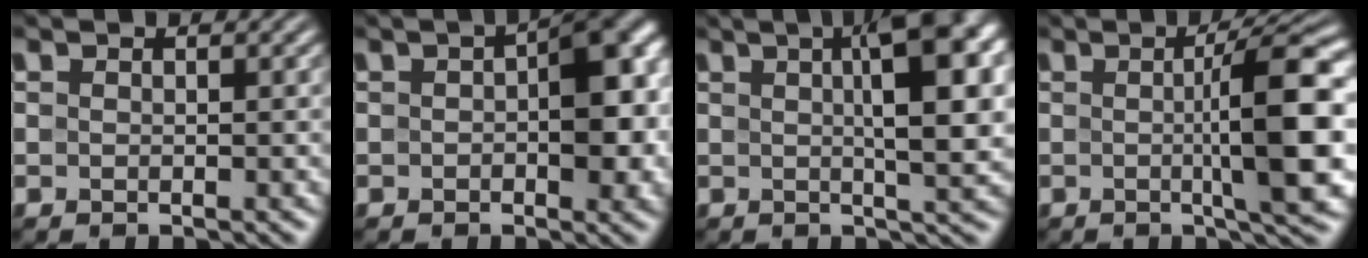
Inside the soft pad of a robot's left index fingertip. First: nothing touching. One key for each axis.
{"total": 7.2, "fx": 0.7, "fy": 3.7, "fz": 6.2, "tx": -0.068, "ty": 0.012, "tz": 0.004}
{"total": 9.9, "fx": 2.5, "fy": 2.8, "fz": 9.2, "tx": -0.115, "ty": 0.012, "tz": 0.037}
{"total": 8.5, "fx": 0.2, "fy": 1.5, "fz": 8.4, "tx": -0.112, "ty": 0.004, "tz": 0.002}